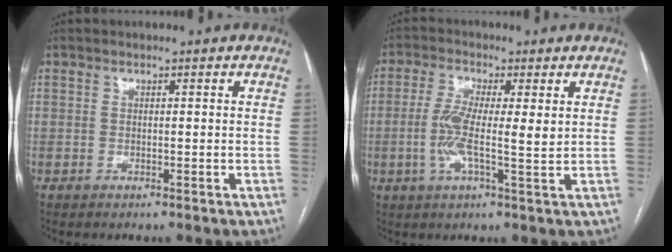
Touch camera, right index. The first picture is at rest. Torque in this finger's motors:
{"motor_torque": [0.27, -0.04, 0.22, 0.09]}